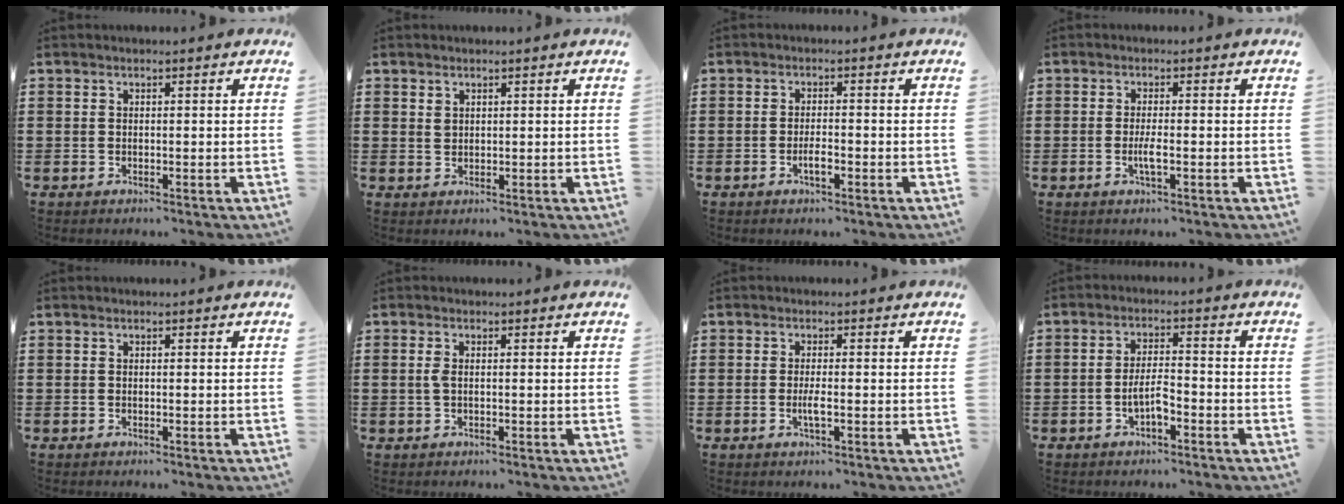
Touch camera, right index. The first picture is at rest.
{"total": 1.2, "force": [0.8, 0.8, 0.5], "torque": [-0.012, 0.002, 0.015]}
{"total": 2.5, "force": [-1.1, 0.7, 2.1], "torque": [-0.038, 0.003, -0.019]}
{"total": 2.6, "force": [-0.7, 0.3, 2.5], "torque": [-0.058, -0.006, -0.018]}
{"total": 0.0}
{"total": 1.6, "force": [0.0, 0.6, 1.5], "torque": [-0.036, -0.001, -0.004]}
{"total": 2.2, "force": [-0.6, 0.2, 2.1], "torque": [-0.045, -0.004, -0.013]}
{"total": 4.5, "force": [-1.8, 1.3, 3.8], "torque": [-0.081, 0.004, -0.038]}